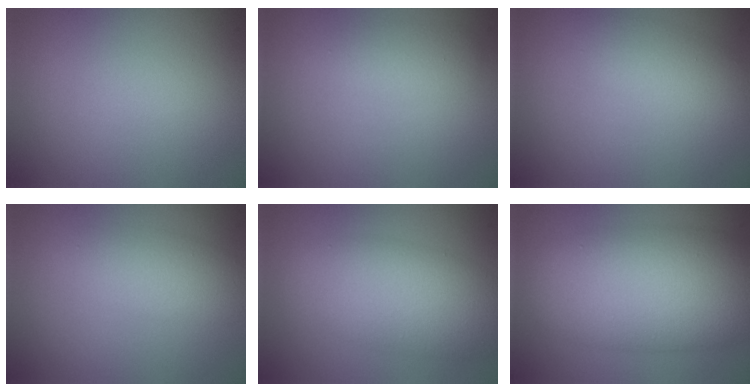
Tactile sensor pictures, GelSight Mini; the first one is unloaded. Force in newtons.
{"total": 1.9, "press": 1.9, "slide": 0.1}
{"total": 2.4, "press": 2.4, "slide": 0.1}
{"total": 2.8, "press": 2.8, "slide": 0.1}
{"total": 7.7, "press": 7.7, "slide": 0.1}
{"total": 10.9, "press": 10.9, "slide": 0.1}